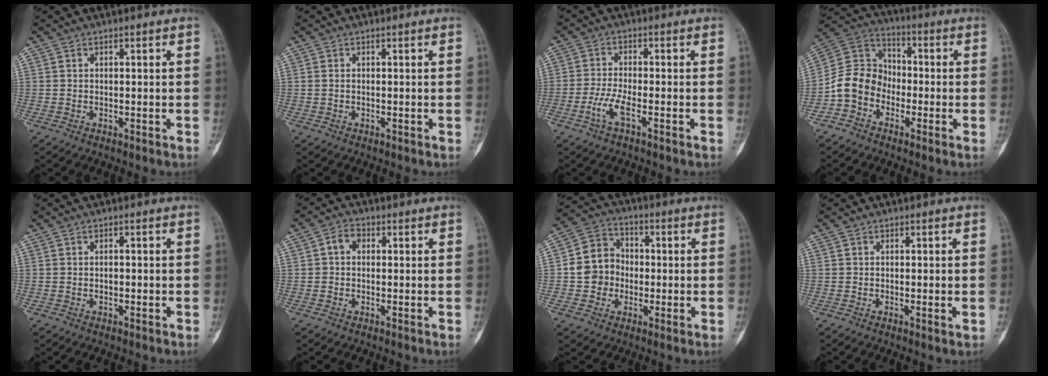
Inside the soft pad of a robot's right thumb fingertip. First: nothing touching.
{"total": 0.7, "force": [0.1, 0.5, 0.5], "torque": [-0.012, 0.002, 0.003]}
{"total": 4.1, "force": [-2.0, 0.9, 3.4], "torque": [-0.083, 0.008, -0.044]}
{"total": 10.1, "force": [-3.7, 8.3, 4.5], "torque": [-0.073, 0.053, -0.083]}
{"total": 0.8, "force": [-0.1, 0.4, 0.7], "torque": [-0.008, 0.001, -0.002]}
{"total": 3.0, "force": [0.3, 2.4, 1.8], "torque": [-0.023, 0.013, 0.000]}
{"total": 9.2, "force": [-0.8, 8.3, 3.7], "torque": [-0.035, 0.027, -0.025]}
{"total": 1.5, "force": [-0.1, 0.3, 1.5], "torque": [-0.021, -0.004, -0.002]}